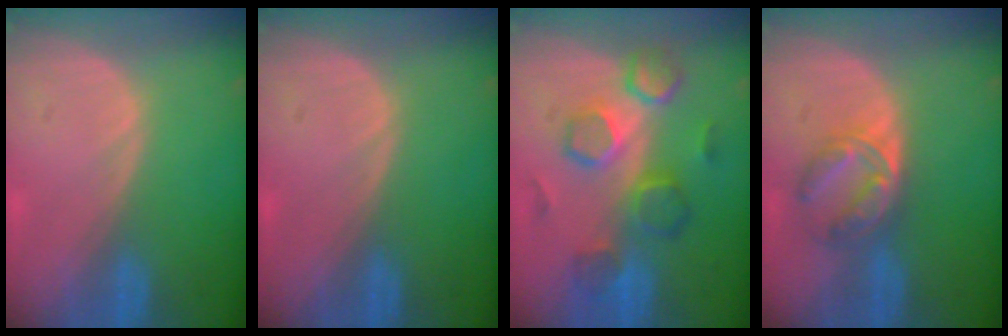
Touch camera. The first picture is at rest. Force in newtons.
{"total": 0.0}
{"total": 8.3, "press": 8.2, "slide": 1.4}
{"total": 5.9, "press": 5.6, "slide": 1.9}